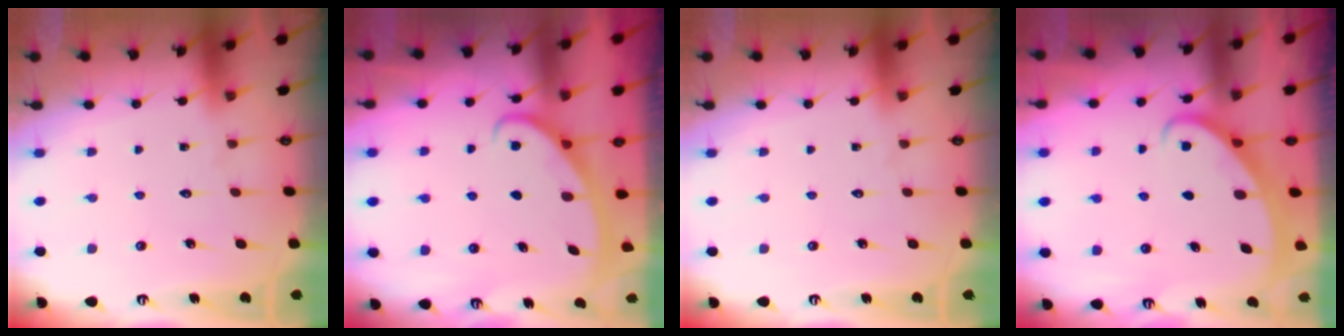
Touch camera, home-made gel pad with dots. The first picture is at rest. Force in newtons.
{"total": 2.8, "press": 2.8, "slide": 0.4}
{"total": 0.0}
{"total": 2.3, "press": 2.3, "slide": 0.2}